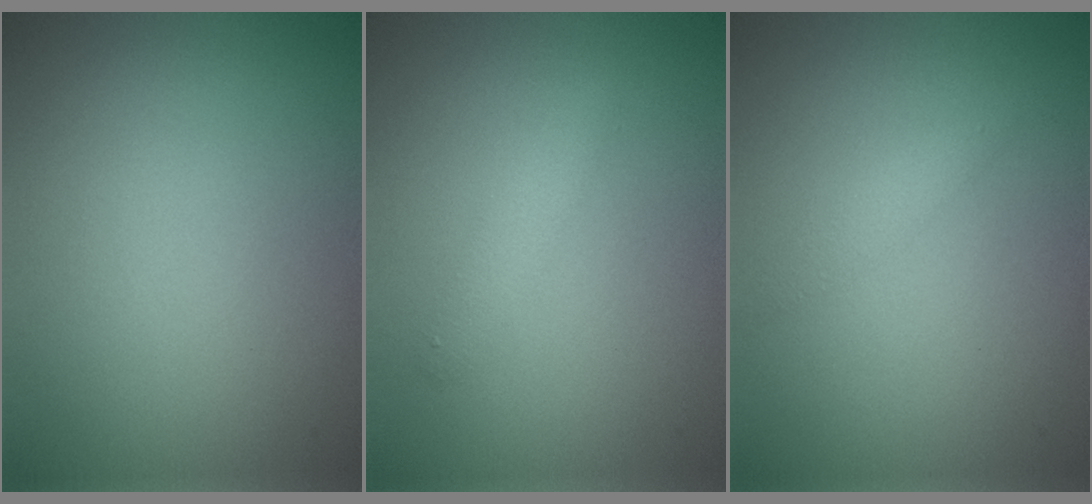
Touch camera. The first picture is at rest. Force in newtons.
{"total": 1.5, "press": 1.5, "slide": 0.0}
{"total": 1.2, "press": 1.2, "slide": 0.0}